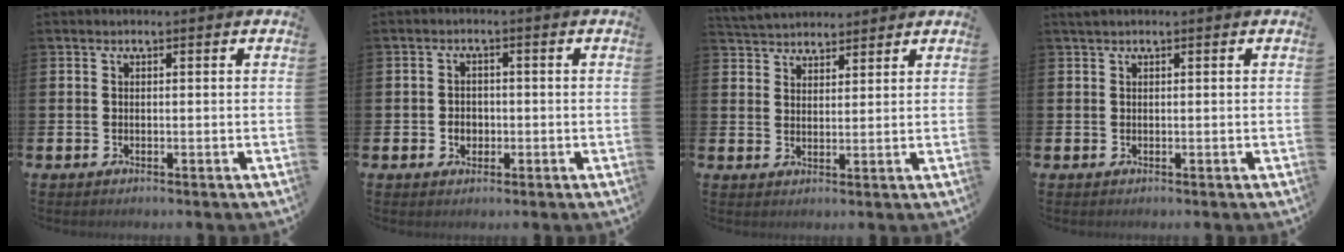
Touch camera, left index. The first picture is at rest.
{"total": 2.1, "force": [-0.5, 1.8, 0.9], "torque": [-0.005, 0.000, -0.016]}
{"total": 4.1, "force": [3.9, 1.0, -0.3], "torque": [-0.012, -0.015, 0.074]}
{"total": 0.9, "force": [0.7, 0.1, 0.5], "torque": [-0.013, 0.005, 0.013]}